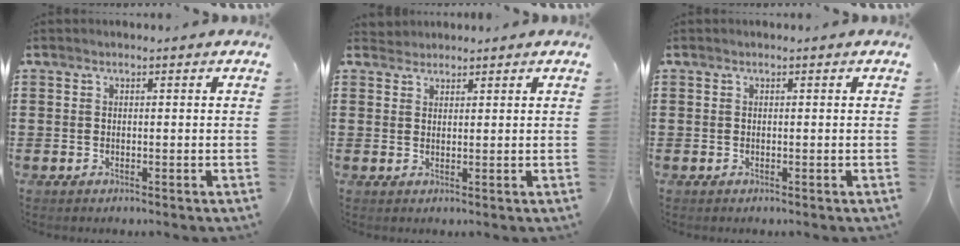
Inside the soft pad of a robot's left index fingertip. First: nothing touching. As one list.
[{"total": 1.5, "force": [1.4, 0.5, -0.4], "torque": [0.002, 0.003, 0.029]}, {"total": 0.0}]